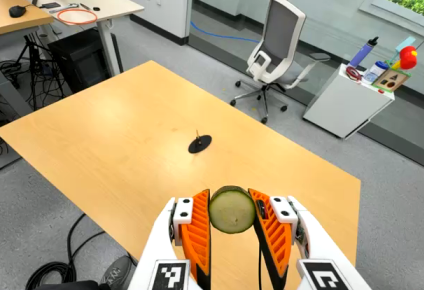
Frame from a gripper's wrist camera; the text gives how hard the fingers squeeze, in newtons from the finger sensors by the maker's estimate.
{"total": 8.0, "left": 7.4, "right": 8.5}